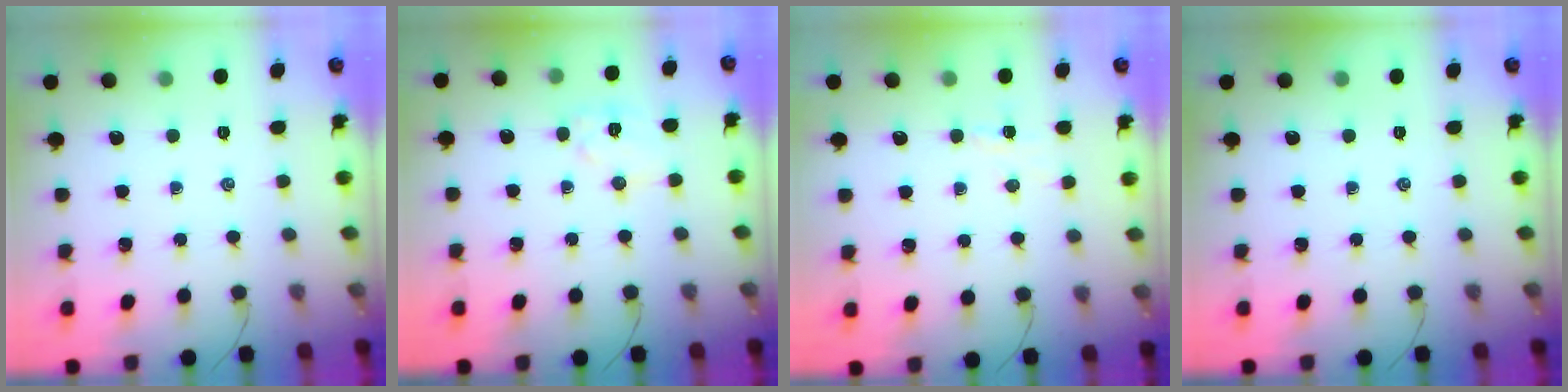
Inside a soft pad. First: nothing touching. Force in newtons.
{"total": 6.4, "press": 6.4, "slide": 0.4}
{"total": 2.9, "press": 2.8, "slide": 0.8}
{"total": 0.0}